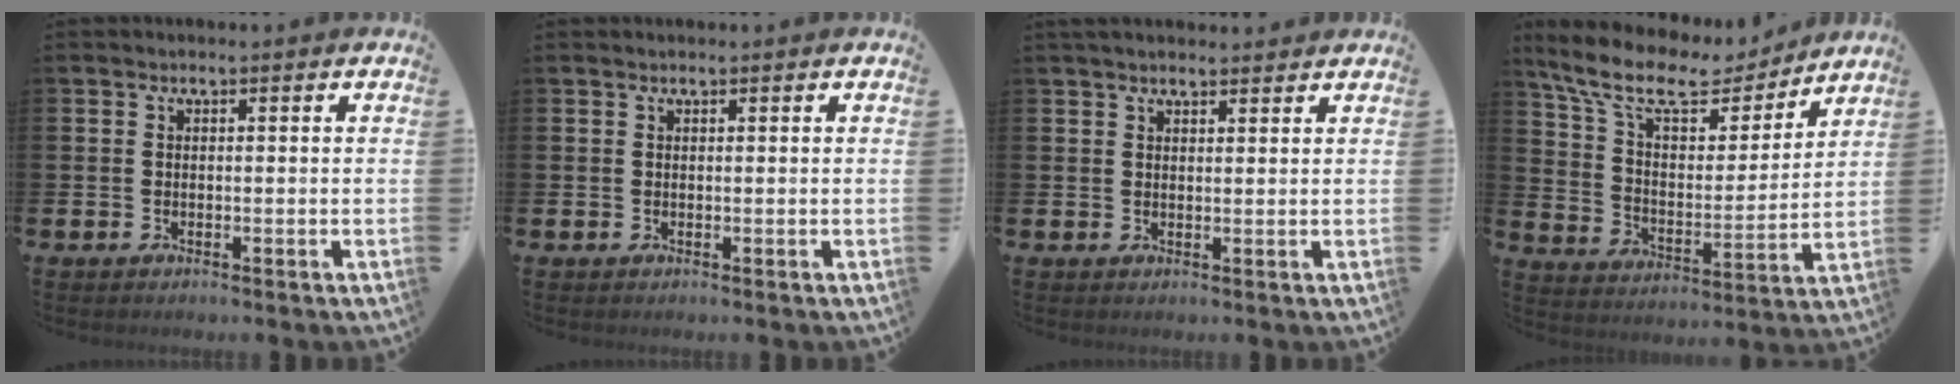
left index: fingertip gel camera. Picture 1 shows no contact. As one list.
[{"total": 0.0}, {"total": 2.2, "force": [2.0, 0.5, 0.5], "torque": [-0.002, -0.006, 0.035]}, {"total": 11.4, "force": [9.4, 4.1, 5.1], "torque": [-0.138, -0.053, 0.161]}]